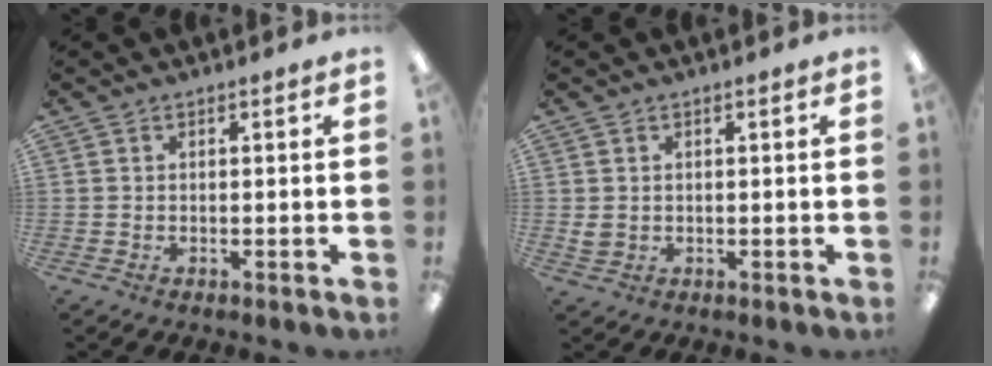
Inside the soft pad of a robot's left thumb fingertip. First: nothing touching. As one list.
[{"total": 1.8, "force": [0.6, 1.4, 0.8], "torque": [-0.010, 0.000, 0.009]}]